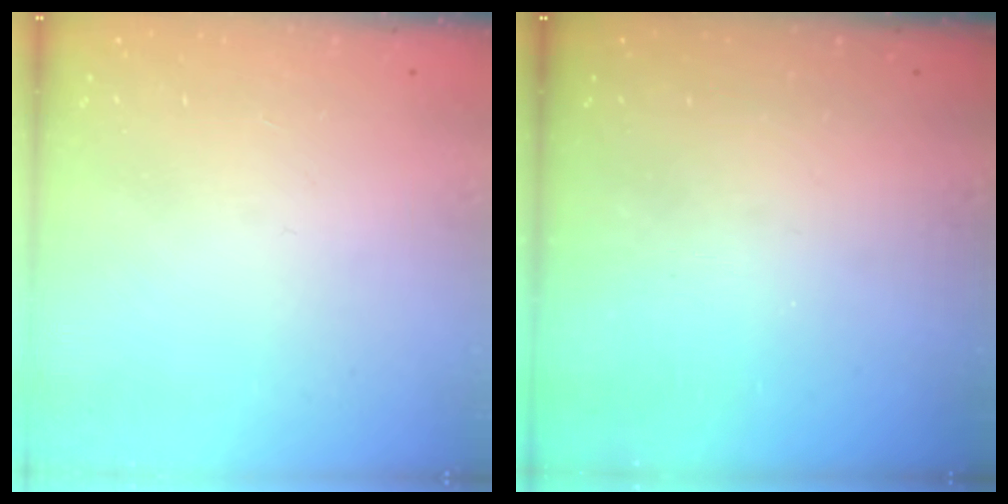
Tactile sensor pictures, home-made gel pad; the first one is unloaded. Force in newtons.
{"total": 0.0}